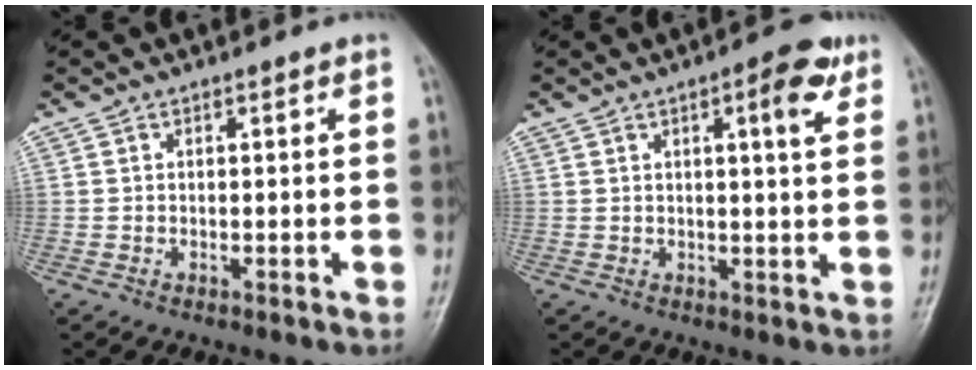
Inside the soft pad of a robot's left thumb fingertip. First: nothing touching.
{"total": 6.0, "force": [2.8, 1.6, 5.0], "torque": [-0.060, -0.008, 0.033]}